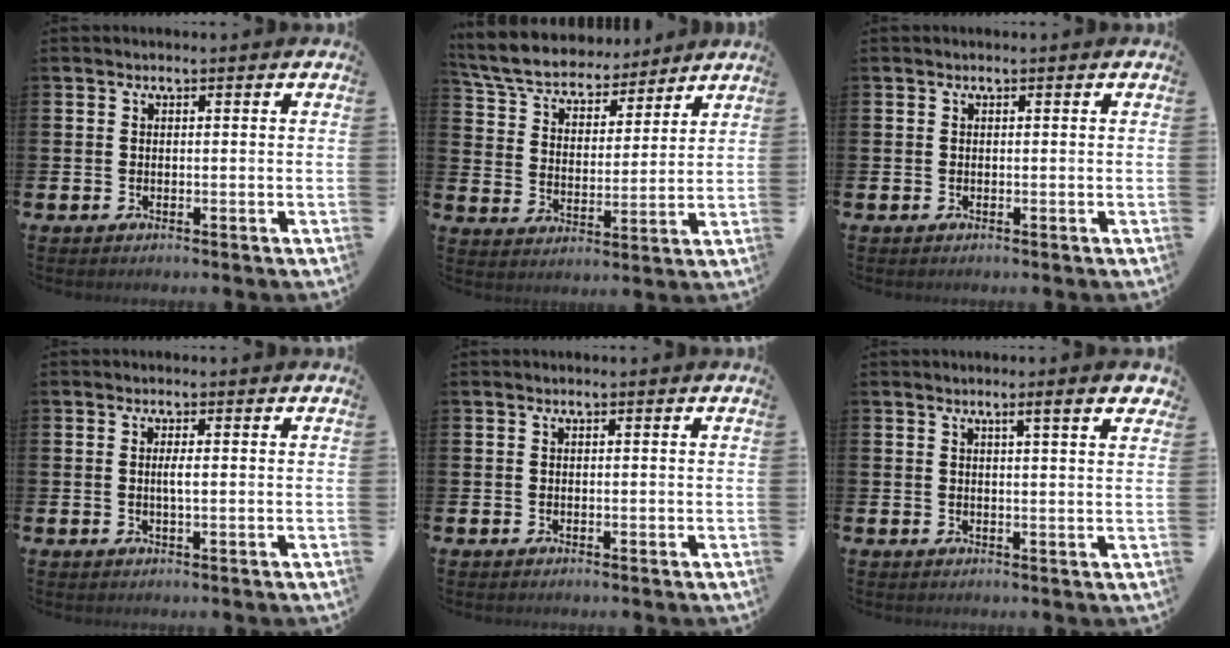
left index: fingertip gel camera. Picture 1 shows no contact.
{"total": 7.5, "force": [7.1, 2.0, 1.3], "torque": [-0.069, -0.048, 0.126]}
{"total": 0.0}
{"total": 1.3, "force": [0.1, 0.2, 1.3], "torque": [-0.023, 0.000, -0.001]}
{"total": 0.0}
{"total": 3.4, "force": [2.3, 0.1, 2.5], "torque": [-0.035, -0.009, 0.034]}